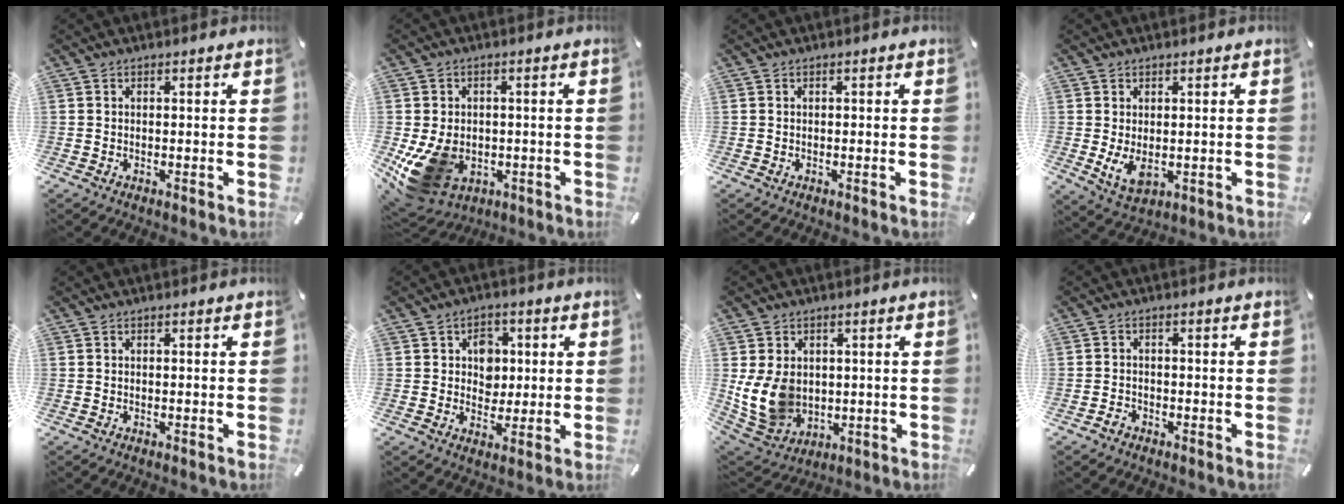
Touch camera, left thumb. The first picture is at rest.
{"total": 11.6, "force": [-3.5, 9.0, 6.5], "torque": [-0.144, 0.016, -0.057]}
{"total": 0.0}
{"total": 5.3, "force": [0.1, 3.2, 4.2], "torque": [-0.085, -0.010, -0.001]}
{"total": 0.0}
{"total": 6.9, "force": [1.2, 6.1, 2.9], "torque": [-0.033, 0.001, 0.015]}
{"total": 12.2, "force": [0.9, 10.2, 6.6], "torque": [-0.155, -0.012, 0.018]}
{"total": 1.7, "force": [-1.2, 1.0, 0.6], "torque": [-0.012, 0.005, -0.027]}